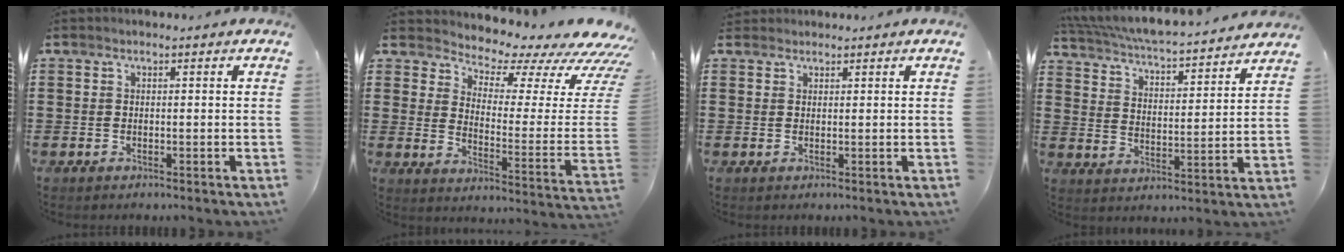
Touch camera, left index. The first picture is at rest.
{"total": 5.3, "force": [5.0, 0.8, 1.5], "torque": [-0.035, -0.064, 0.078]}
{"total": 1.1, "force": [1.0, 0.5, 0.1], "torque": [-0.003, 0.003, 0.020]}
{"total": 5.1, "force": [4.9, -0.3, 1.4], "torque": [-0.052, -0.041, 0.078]}